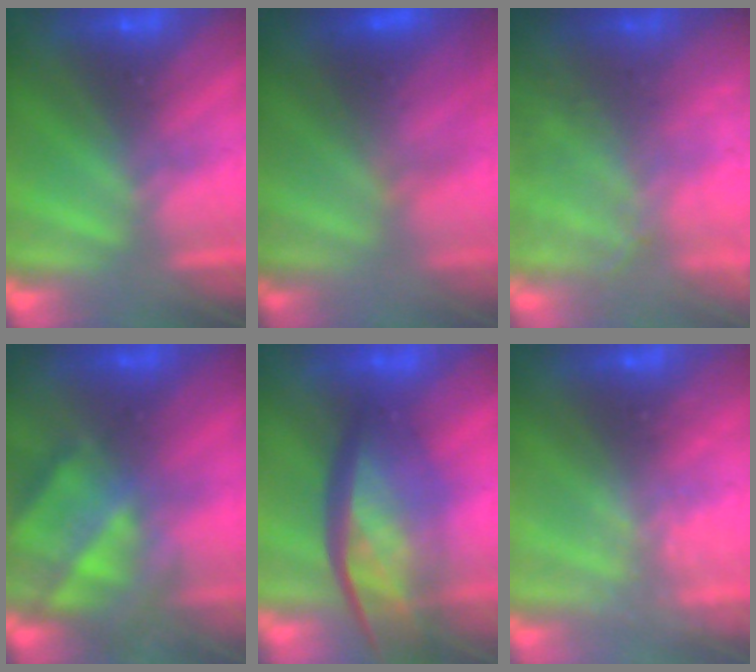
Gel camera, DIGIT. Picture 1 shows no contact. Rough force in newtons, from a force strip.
{"total": 4.5}
{"total": 10.8}
{"total": 4.9}
{"total": 7.6}
{"total": 2.2}